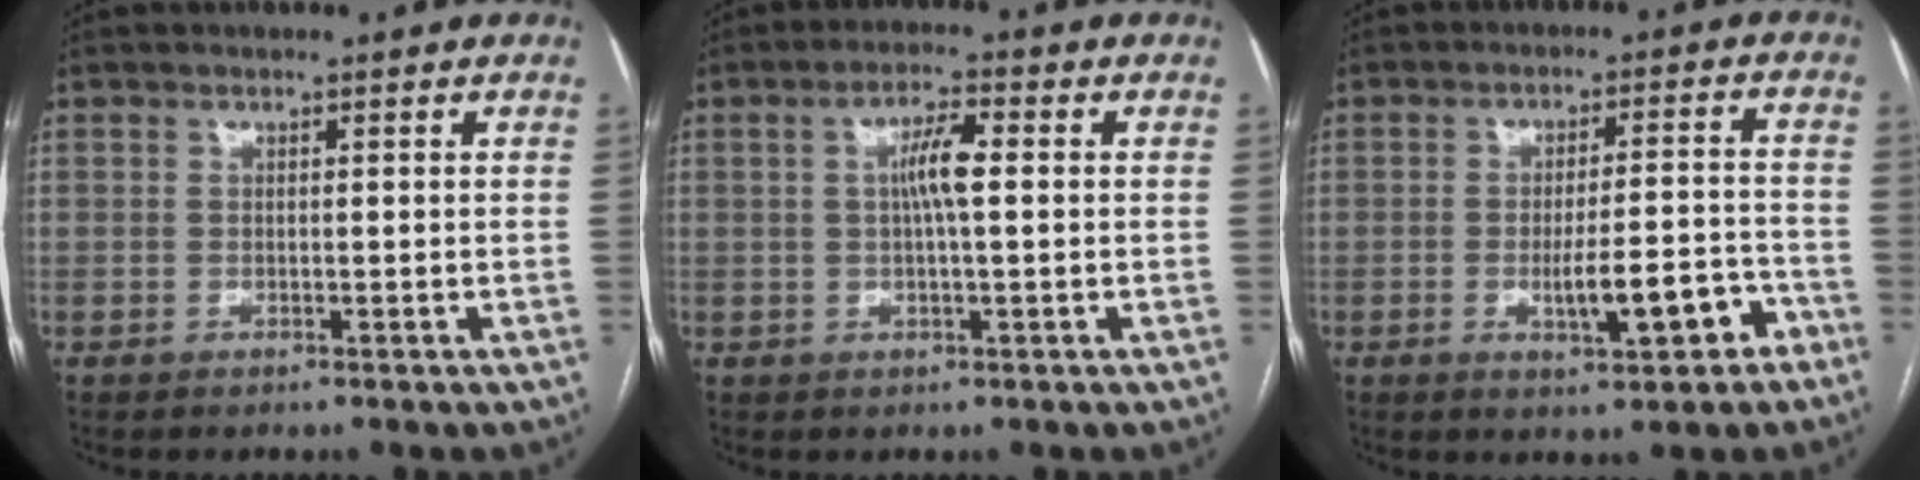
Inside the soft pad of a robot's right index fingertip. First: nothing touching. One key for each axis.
{"total": 4.9, "fx": 0.6, "fy": 0.7, "fz": 4.8, "tx": -0.088, "ty": 0.011, "tz": 0.008}
{"total": 8.4, "fx": -3.7, "fy": 1.9, "fz": 7.3, "tx": -0.107, "ty": 0.009, "tz": -0.046}